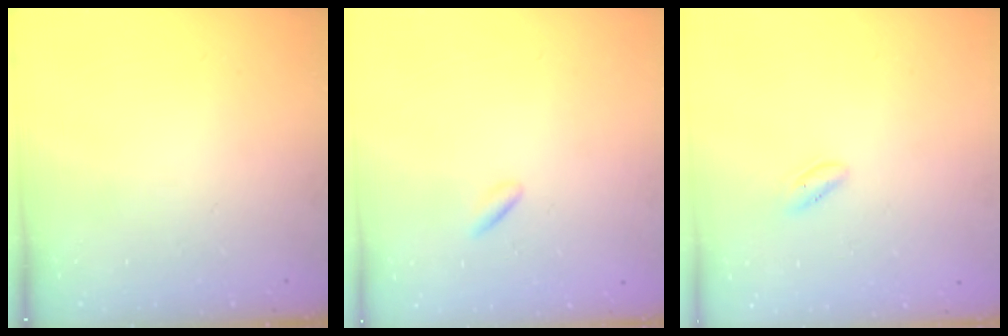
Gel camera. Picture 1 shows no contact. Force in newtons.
{"total": 0.5, "press": 0.4, "slide": 0.4}
{"total": 1.8, "press": 1.5, "slide": 0.9}